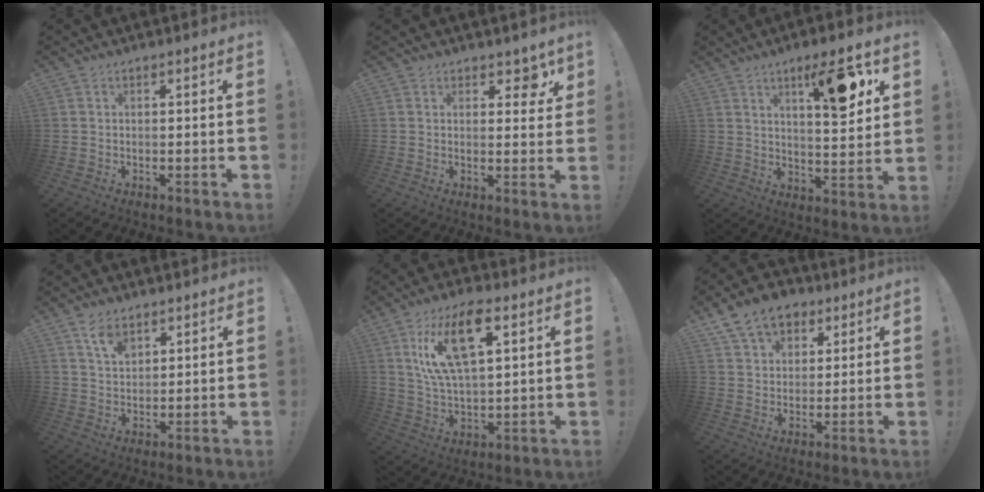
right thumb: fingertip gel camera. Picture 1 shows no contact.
{"total": 4.3, "force": [3.0, 2.7, 1.3], "torque": [0.002, -0.023, 0.053]}
{"total": 13.4, "force": [6.6, 3.7, 11.1], "torque": [-0.139, -0.035, 0.097]}
{"total": 6.5, "force": [4.6, 3.2, 3.4], "torque": [-0.065, -0.022, 0.085]}
{"total": 16.4, "force": [7.5, 7.3, 12.6], "torque": [-0.245, -0.008, 0.128]}
{"total": 12.3, "force": [7.2, 8.6, 5.0], "torque": [-0.079, -0.033, 0.140]}